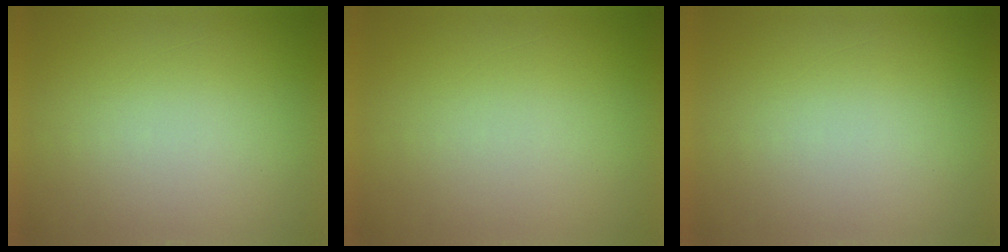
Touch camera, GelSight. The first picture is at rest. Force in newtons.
{"total": 1.2}
{"total": 1.0}